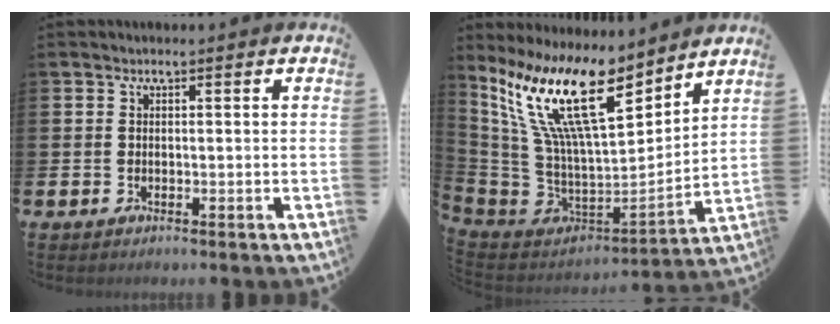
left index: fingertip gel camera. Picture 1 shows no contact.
{"total": 16.1, "force": [9.9, 5.4, 11.6], "torque": [-0.284, -0.066, 0.171]}